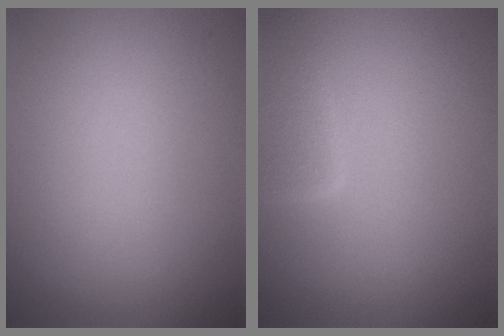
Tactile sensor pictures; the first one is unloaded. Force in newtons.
{"total": 2.9, "press": 2.9, "slide": 0.3}